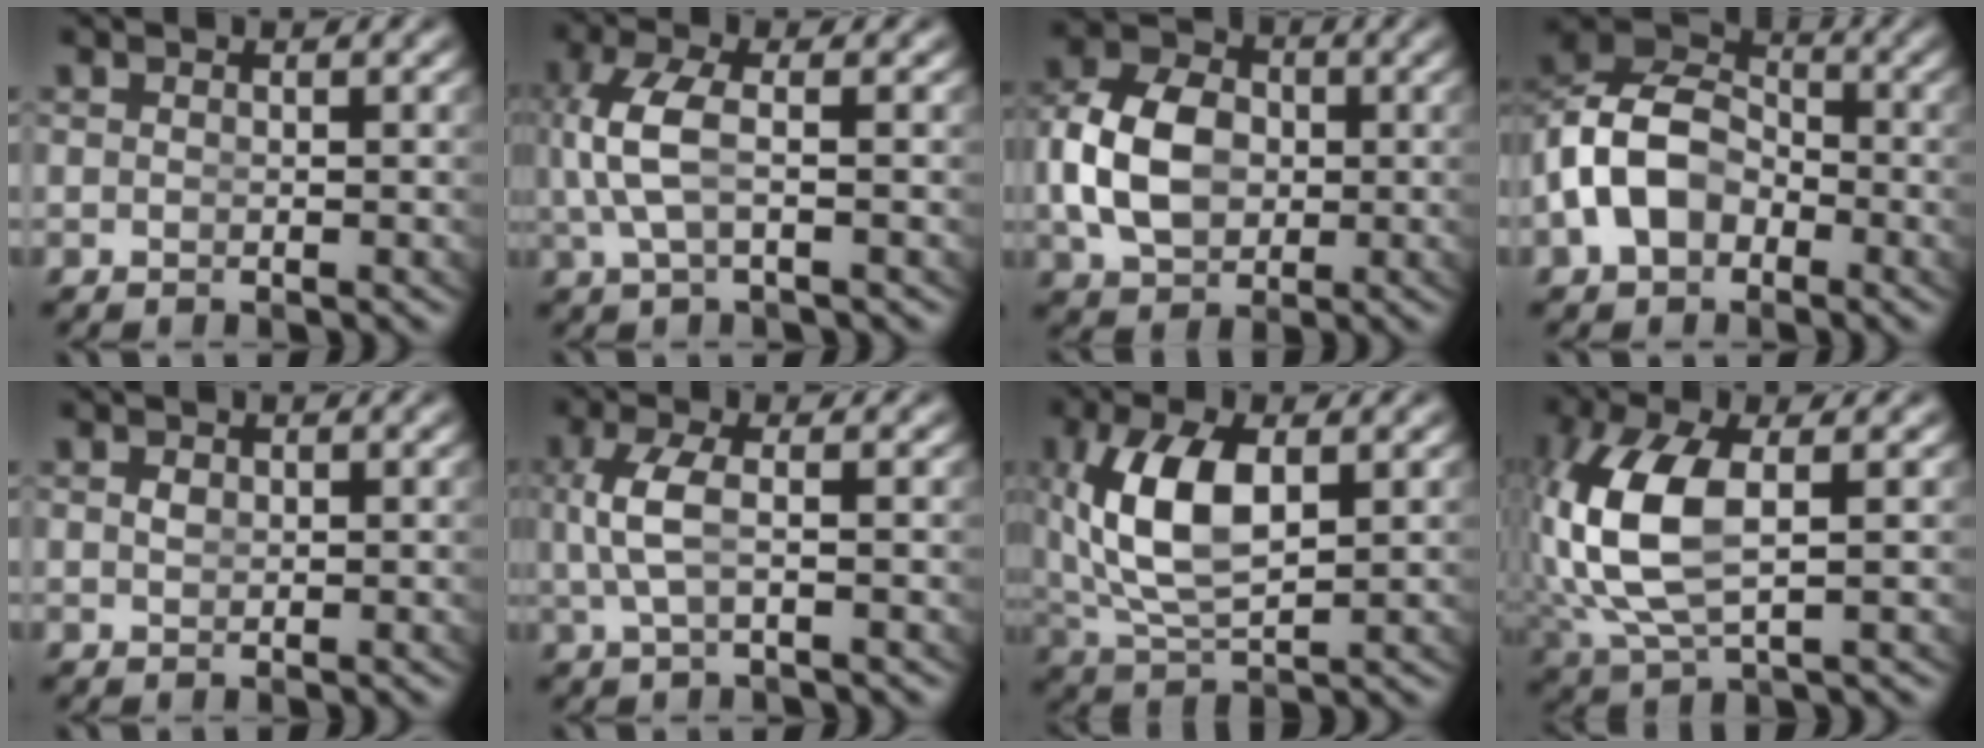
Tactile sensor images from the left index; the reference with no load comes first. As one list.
[{"total": 4.0, "force": [0.0, 1.4, 3.8], "torque": [-0.095, -0.004, 0.010]}, {"total": 7.1, "force": [0.1, 5.3, 4.8], "torque": [-0.097, -0.015, 0.016]}, {"total": 9.2, "force": [0.1, 7.8, 4.8], "torque": [-0.120, -0.017, -0.002]}, {"total": 0.0}, {"total": 3.0, "force": [0.0, 0.6, 2.9], "torque": [-0.072, -0.003, 0.007]}, {"total": 6.4, "force": [1.0, 3.0, 5.5], "torque": [-0.128, -0.019, 0.037]}, {"total": 7.3, "force": [0.6, 3.7, 6.2], "torque": [-0.173, -0.026, 0.036]}]